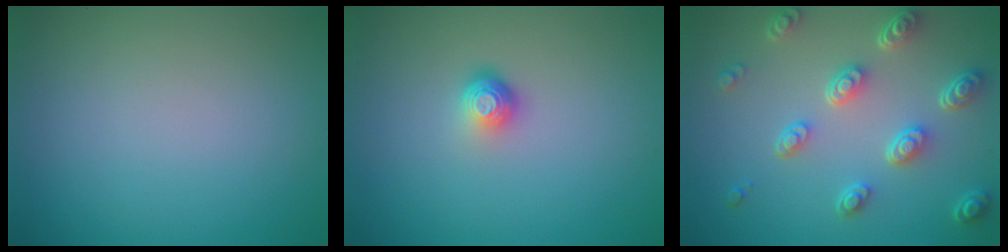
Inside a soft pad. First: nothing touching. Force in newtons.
{"total": 1.8, "press": 1.2, "slide": 1.3}
{"total": 5.2, "press": 3.9, "slide": 3.5}